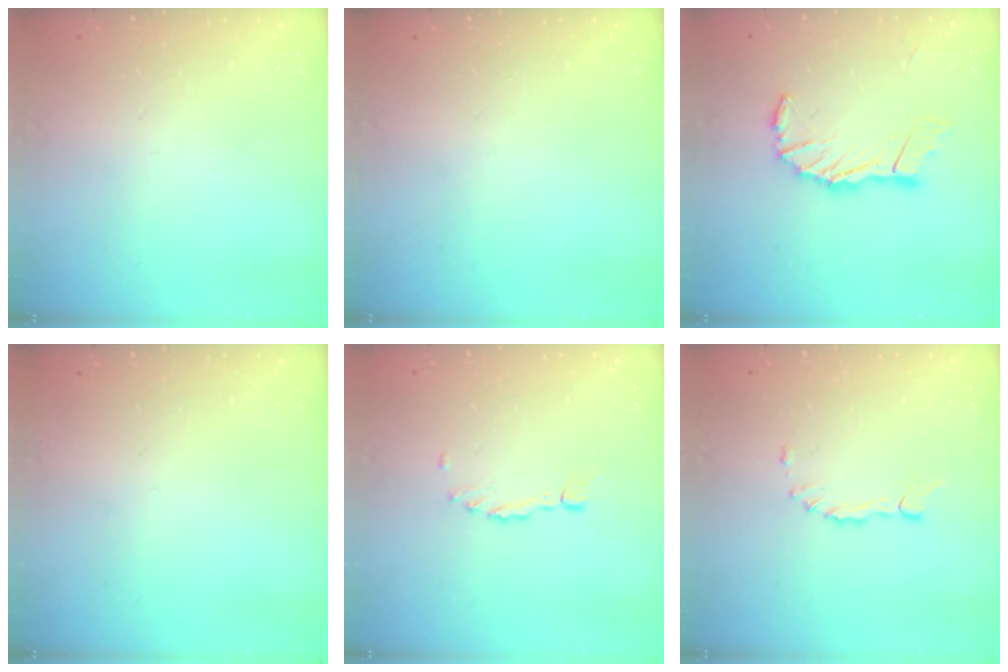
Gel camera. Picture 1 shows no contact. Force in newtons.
{"total": 0.0}
{"total": 10.9, "press": 10.7, "slide": 1.7}
{"total": 0.0}
{"total": 1.1, "press": 1.1, "slide": 0.3}
{"total": 2.2, "press": 2.2, "slide": 0.3}